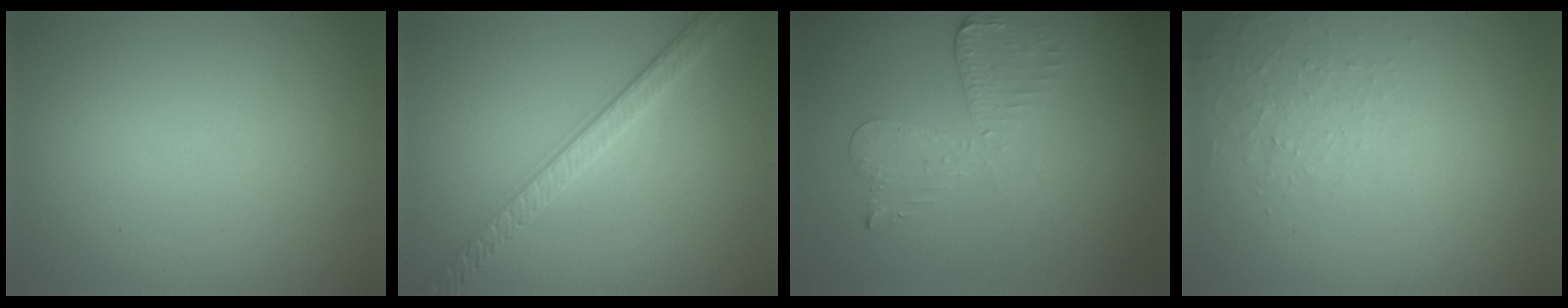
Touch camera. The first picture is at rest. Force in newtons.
{"total": 3.4, "press": 3.4, "slide": 0.6}
{"total": 2.9, "press": 2.5, "slide": 1.5}
{"total": 1.3, "press": 0.4, "slide": 1.2}